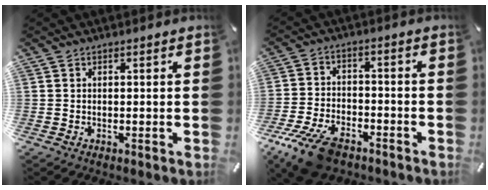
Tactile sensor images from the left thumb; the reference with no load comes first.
{"total": 11.8, "force": [-7.9, 5.6, 6.7], "torque": [-0.137, 0.036, -0.145]}